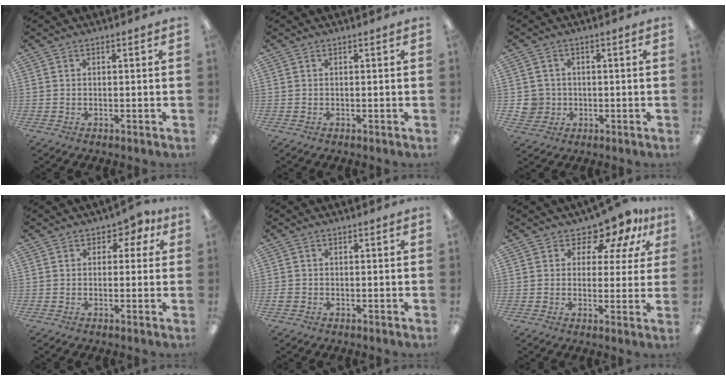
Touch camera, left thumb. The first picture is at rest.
{"total": 0.0}
{"total": 4.7, "force": [-0.4, 4.6, 0.8], "torque": [-0.022, 0.008, -0.007]}
{"total": 3.2, "force": [0.8, 2.6, 1.6], "torque": [-0.010, 0.001, 0.008]}
{"total": 1.4, "force": [-0.5, 1.2, 0.6], "torque": [-0.008, 0.004, -0.010]}
{"total": 8.6, "force": [6.6, 4.4, 3.4], "torque": [-0.051, -0.049, 0.117]}